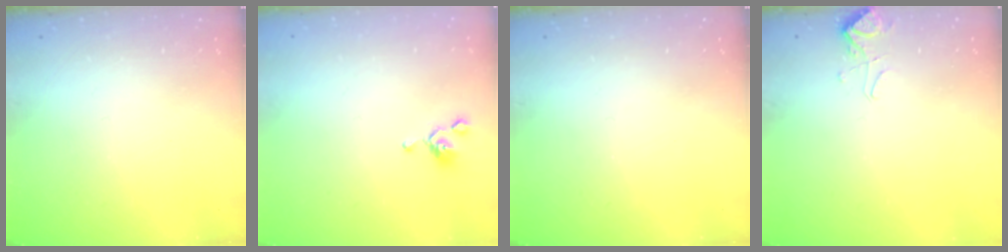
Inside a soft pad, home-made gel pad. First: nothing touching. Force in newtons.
{"total": 0.0}
{"total": 0.0}
{"total": 2.8, "press": 2.8, "slide": 0.5}